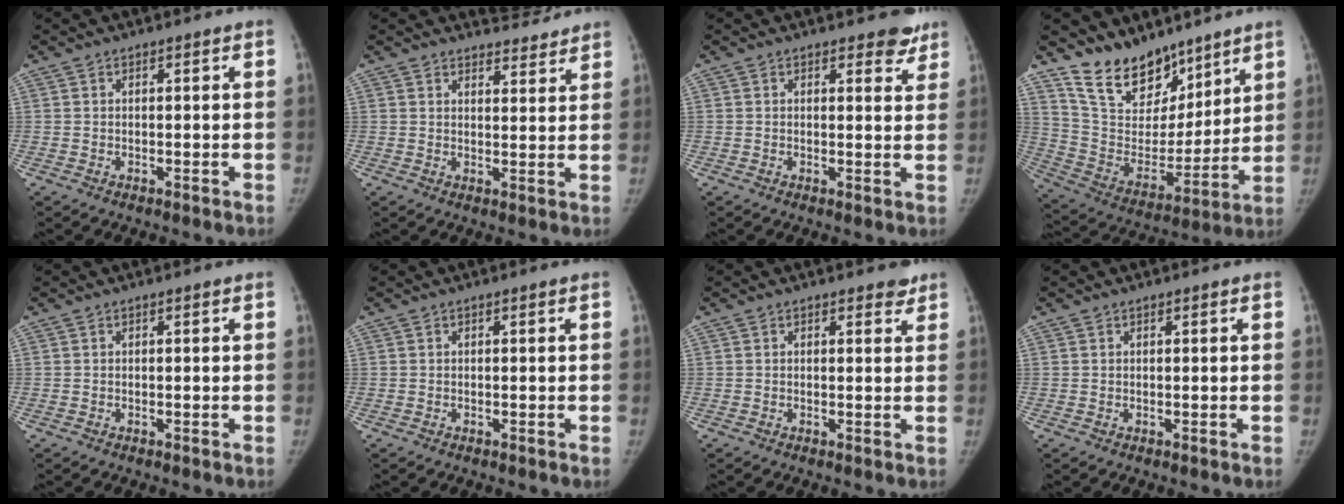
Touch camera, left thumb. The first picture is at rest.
{"total": 5.2, "force": [4.9, 1.5, 0.4], "torque": [0.017, -0.038, 0.064]}
{"total": 4.1, "force": [3.3, 1.9, 1.4], "torque": [0.015, -0.020, 0.033]}
{"total": 17.5, "force": [13.9, 8.9, 5.8], "torque": [-0.049, -0.090, 0.255]}
{"total": 0.0}
{"total": 0.0}
{"total": 1.9, "force": [1.5, 0.9, 0.7], "torque": [0.009, -0.008, 0.013]}
{"total": 0.0}